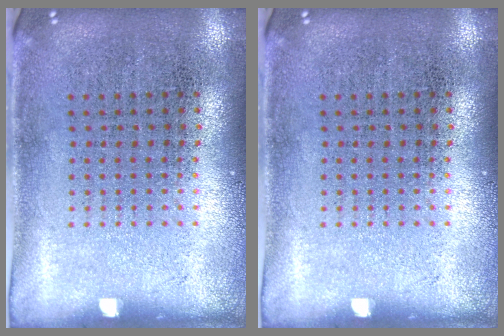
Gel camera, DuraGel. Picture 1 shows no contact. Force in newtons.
{"total": 0.0}